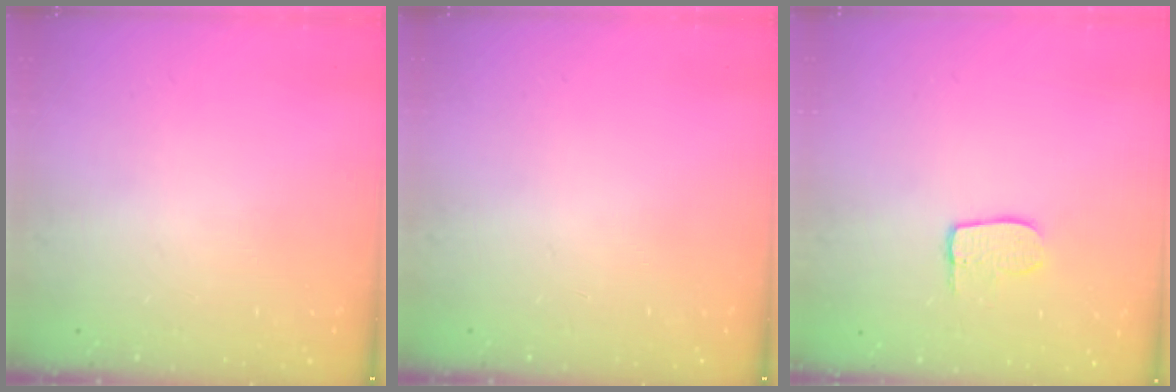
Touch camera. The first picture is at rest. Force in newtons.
{"total": 0.0}
{"total": 5.9, "press": 5.9, "slide": 0.2}